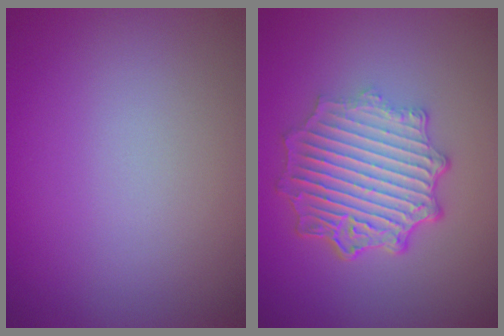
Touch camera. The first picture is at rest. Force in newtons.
{"total": 7.1, "press": 5.3, "slide": 4.7}